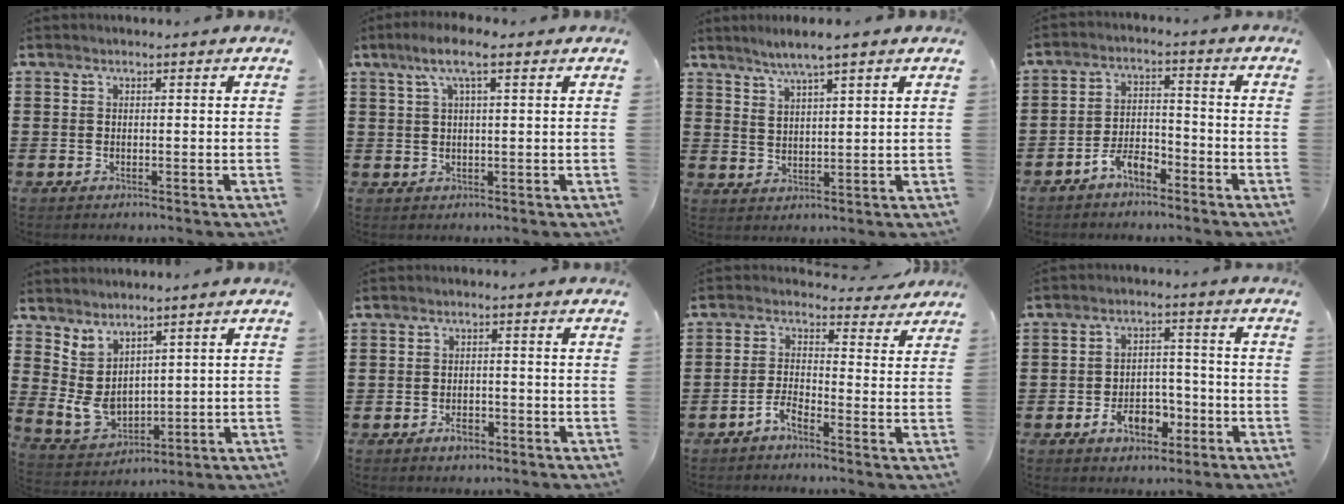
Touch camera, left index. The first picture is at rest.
{"total": 5.3, "force": [2.6, 1.0, 4.5], "torque": [-0.093, 0.009, 0.042]}
{"total": 4.0, "force": [3.1, 0.3, 2.4], "torque": [-0.054, -0.002, 0.054]}
{"total": 4.6, "force": [-3.6, 1.7, 2.2], "torque": [-0.045, 0.012, -0.071]}
{"total": 5.0, "force": [2.0, 3.8, 2.6], "torque": [-0.072, -0.004, 0.040]}
{"total": 2.4, "force": [-1.5, 1.2, 1.3], "torque": [-0.025, 0.001, -0.030]}
{"total": 2.3, "force": [-0.6, 1.2, 1.8], "torque": [-0.039, 0.003, -0.015]}
{"total": 6.8, "force": [-3.3, 4.1, 4.3], "torque": [-0.075, 0.010, -0.063]}